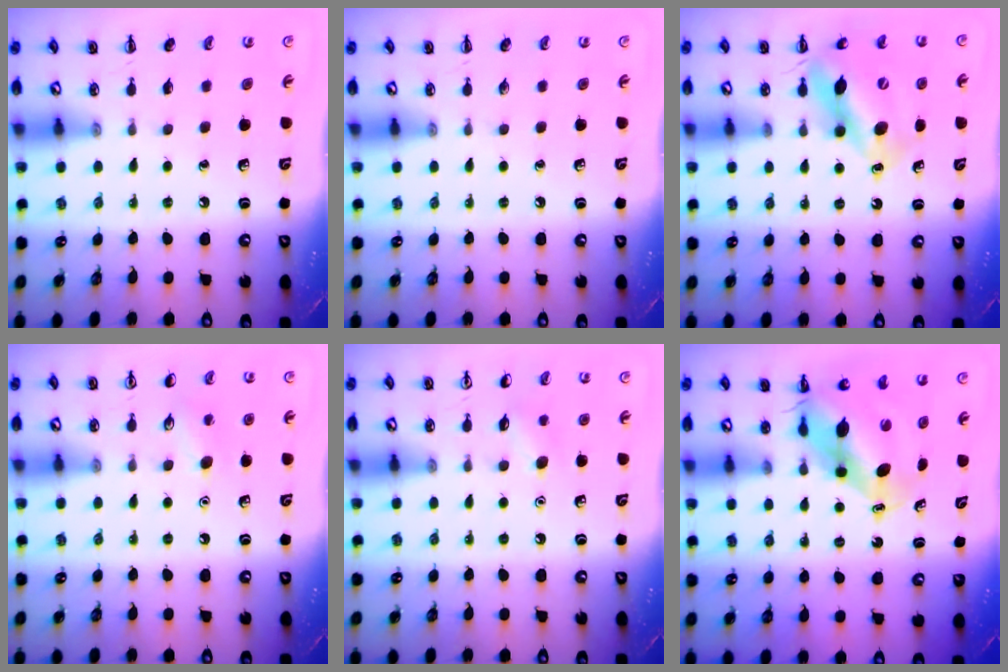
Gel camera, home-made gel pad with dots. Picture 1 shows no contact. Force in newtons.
{"total": 0.0}
{"total": 11.7, "press": 11.3, "slide": 3.3}
{"total": 7.4, "press": 7.1, "slide": 2.0}
{"total": 5.4, "press": 5.2, "slide": 1.5}
{"total": 9.6, "press": 9.2, "slide": 2.9}